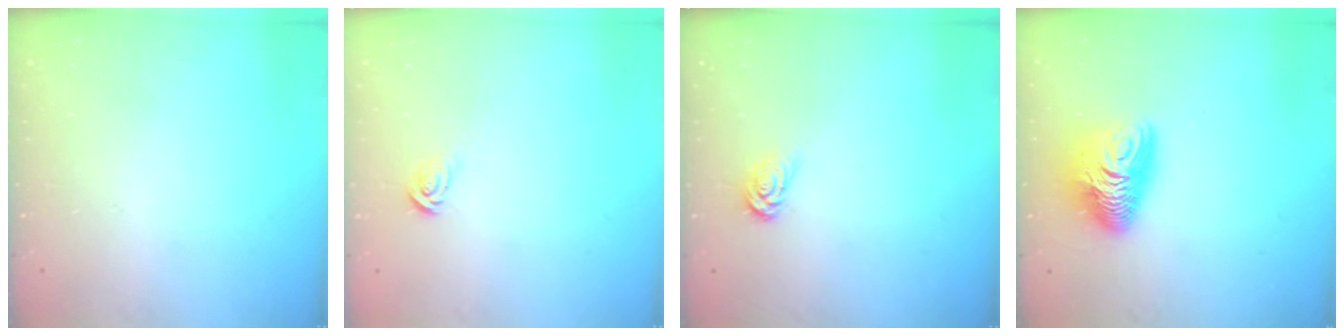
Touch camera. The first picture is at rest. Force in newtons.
{"total": 2.8, "press": 2.8, "slide": 0.2}
{"total": 3.3, "press": 3.3, "slide": 0.1}
{"total": 10.9, "press": 10.8, "slide": 1.2}